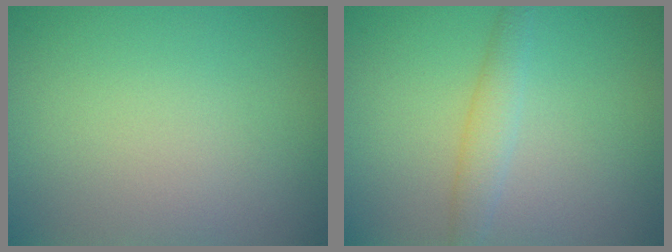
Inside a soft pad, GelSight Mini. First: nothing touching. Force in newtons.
{"total": 2.0, "press": 2.0, "slide": 0.1}